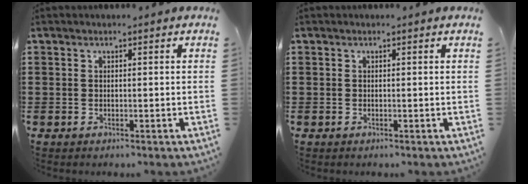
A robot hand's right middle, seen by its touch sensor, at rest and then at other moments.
{"total": 0.0}